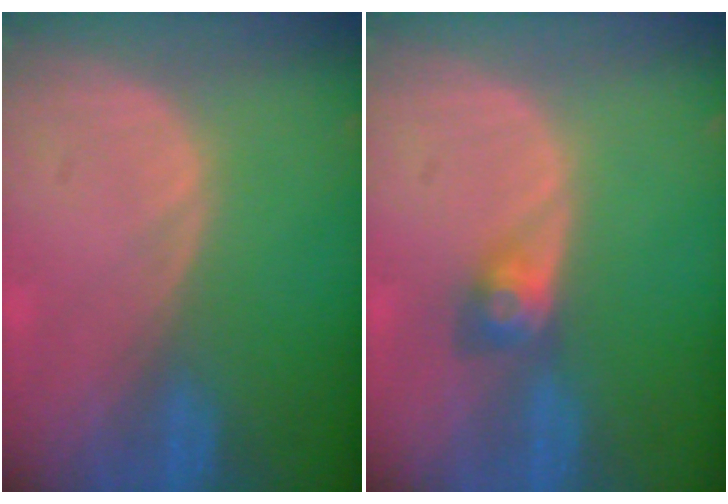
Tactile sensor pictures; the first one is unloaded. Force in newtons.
{"total": 3.0, "press": 2.6, "slide": 1.5}